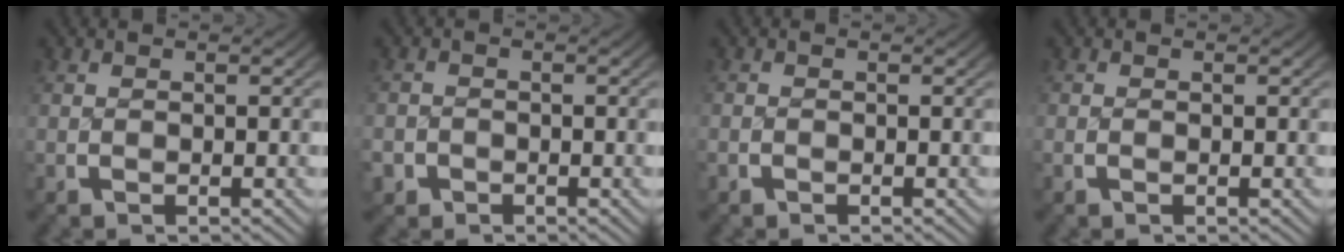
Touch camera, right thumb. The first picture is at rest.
{"total": 2.8, "force": [-1.9, 2.1, 0.1], "torque": [-0.009, -0.017, -0.032]}
{"total": 0.8, "force": [-0.6, 0.6, -0.1], "torque": [-0.001, -0.007, -0.012]}
{"total": 0.0}